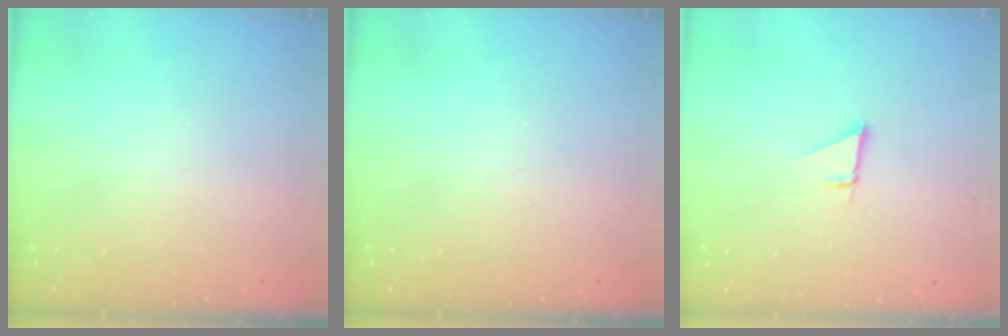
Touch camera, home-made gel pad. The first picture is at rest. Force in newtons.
{"total": 0.0}
{"total": 1.0, "press": 1.0, "slide": 0.1}